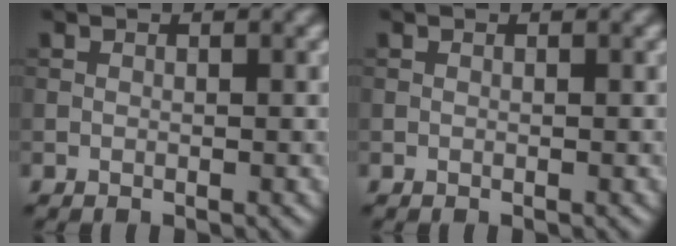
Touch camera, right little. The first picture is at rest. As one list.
[{"total": 0.0}]